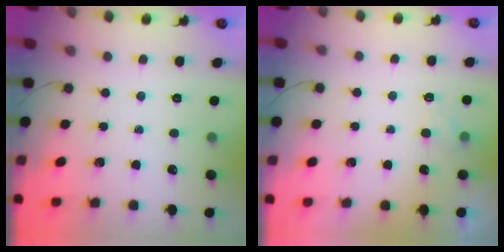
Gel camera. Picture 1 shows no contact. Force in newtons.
{"total": 2.1, "press": 1.6, "slide": 1.3}